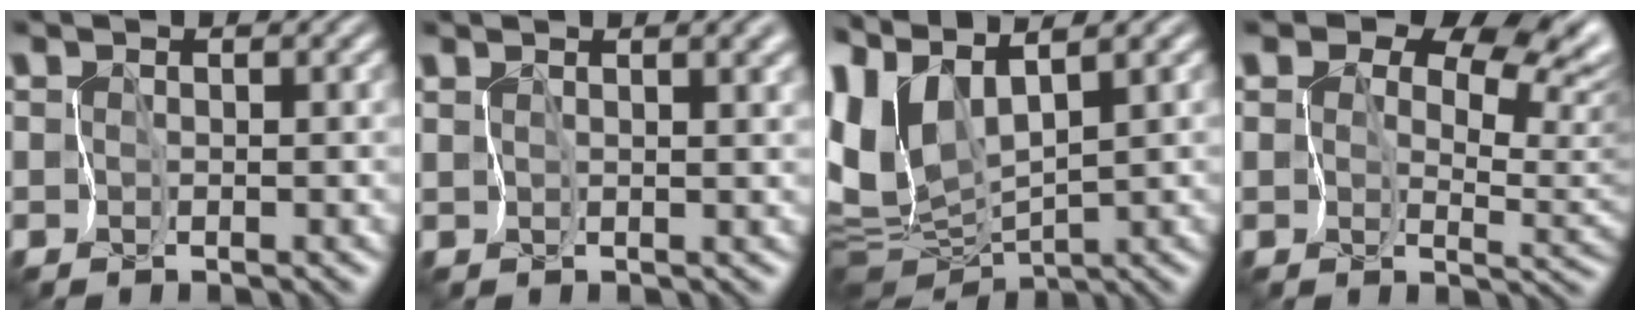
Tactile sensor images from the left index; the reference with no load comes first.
{"total": 4.8, "force": [2.7, 1.8, 3.5], "torque": [-0.055, 0.017, 0.040]}
{"total": 8.5, "force": [3.1, 3.7, 7.0], "torque": [-0.171, -0.003, 0.066]}
{"total": 14.2, "force": [9.1, 7.6, 7.8], "torque": [-0.140, 0.038, 0.138]}